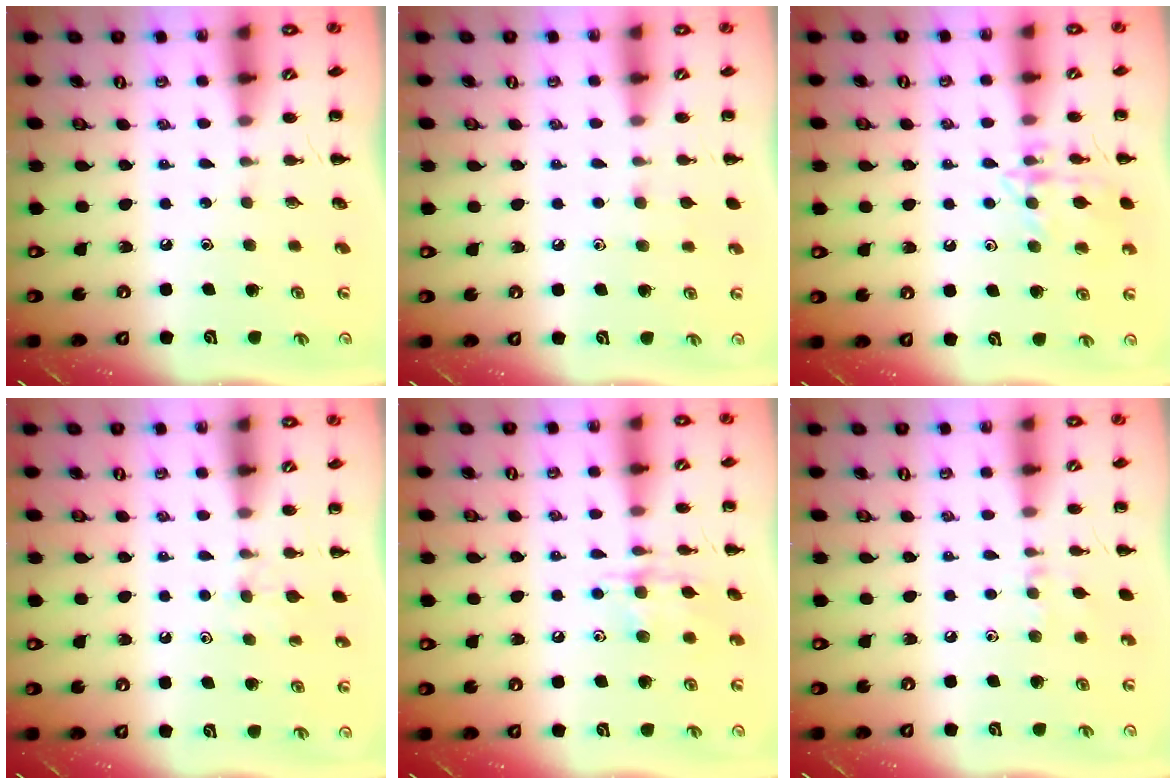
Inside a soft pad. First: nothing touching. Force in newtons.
{"total": 4.9, "press": 4.5, "slide": 1.9}
{"total": 13.2, "press": 13.2, "slide": 0.6}
{"total": 5.2, "press": 4.8, "slide": 1.9}
{"total": 9.6, "press": 9.6, "slide": 0.5}
{"total": 6.0, "press": 5.7, "slide": 1.9}